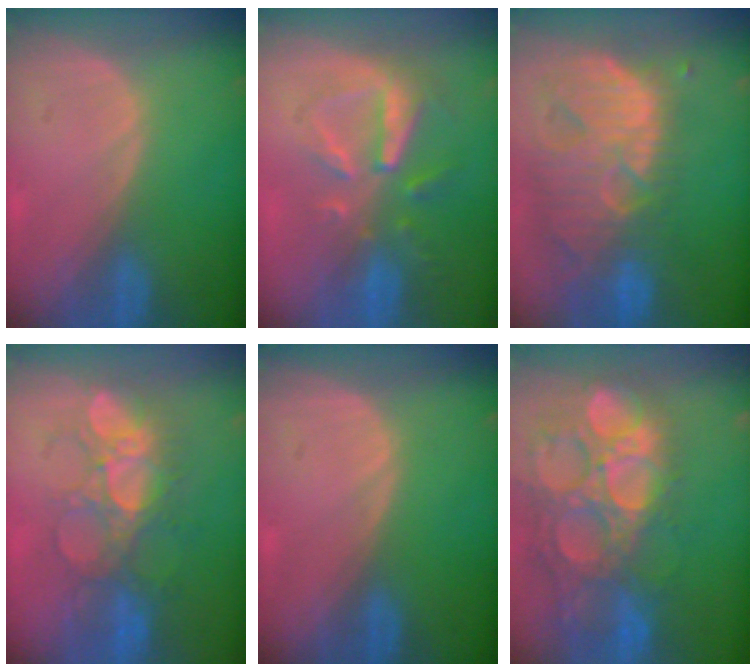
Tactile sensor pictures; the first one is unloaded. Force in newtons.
{"total": 8.2, "press": 7.4, "slide": 3.6}
{"total": 13.7, "press": 11.6, "slide": 7.3}
{"total": 8.6, "press": 8.3, "slide": 2.1}
{"total": 0.0}
{"total": 15.6, "press": 12.9, "slide": 8.7}